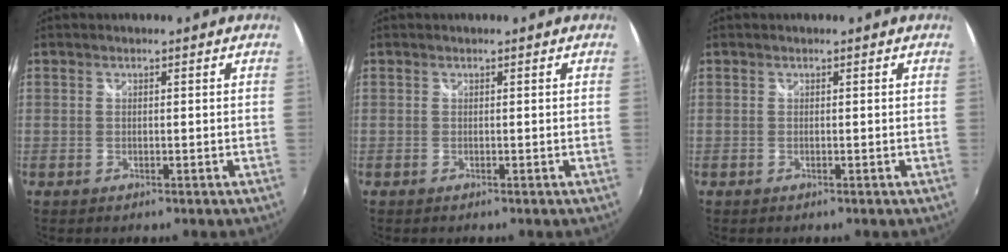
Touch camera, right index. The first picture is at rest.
{"total": 0.0}
{"total": 0.0}